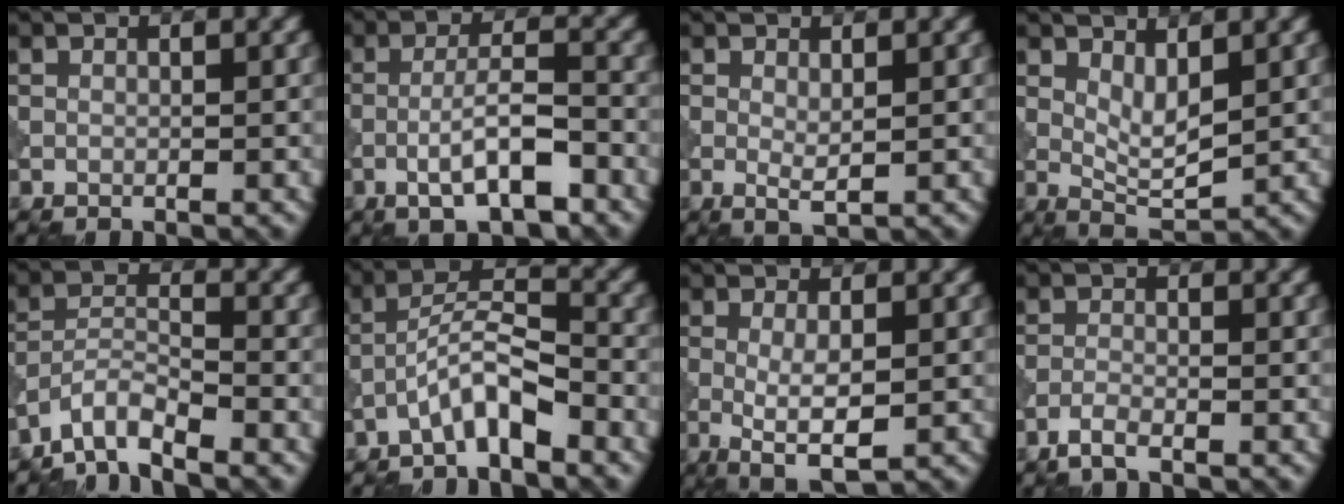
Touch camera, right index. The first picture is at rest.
{"total": 5.1, "force": [-2.1, 1.2, 4.5], "torque": [-0.079, 0.006, -0.040]}
{"total": 1.4, "force": [0.3, 0.3, 1.4], "torque": [-0.027, -0.005, 0.006]}
{"total": 3.1, "force": [1.1, 1.1, 2.6], "torque": [-0.051, -0.009, 0.024]}
{"total": 3.7, "force": [-3.3, 0.6, 1.6], "torque": [-0.028, 0.004, -0.074]}
{"total": 4.4, "force": [-3.0, 1.0, 3.1], "torque": [-0.057, 0.019, -0.063]}
{"total": 3.8, "force": [-0.6, 1.0, 3.6], "torque": [-0.070, -0.011, -0.007]}
{"total": 1.7, "force": [-1.3, 0.3, 1.1], "torque": [-0.023, 0.002, -0.031]}